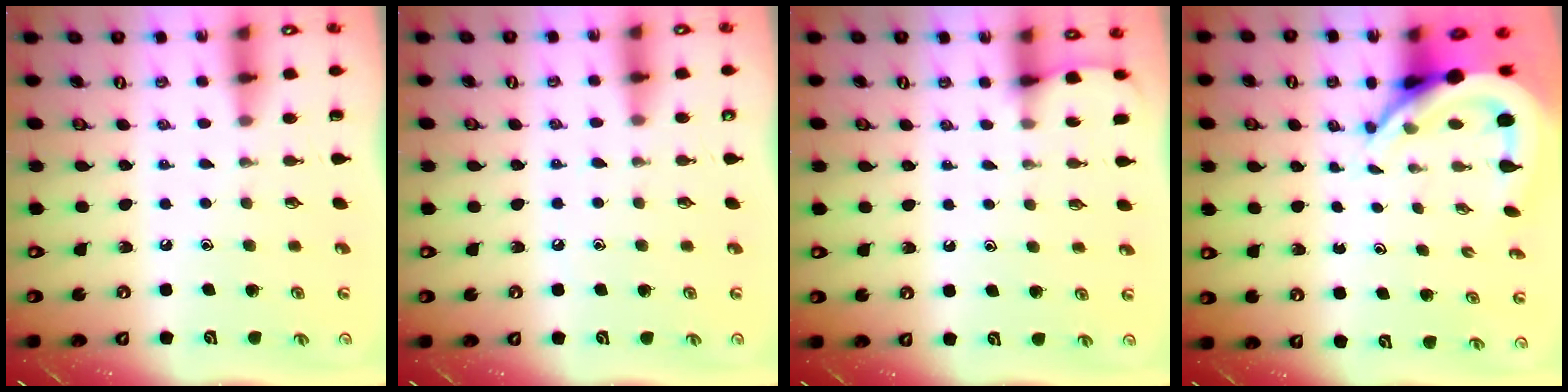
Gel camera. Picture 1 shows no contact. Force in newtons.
{"total": 4.9, "press": 4.9, "slide": 0.7}
{"total": 2.6, "press": 2.6, "slide": 0.3}
{"total": 8.9, "press": 8.8, "slide": 1.3}